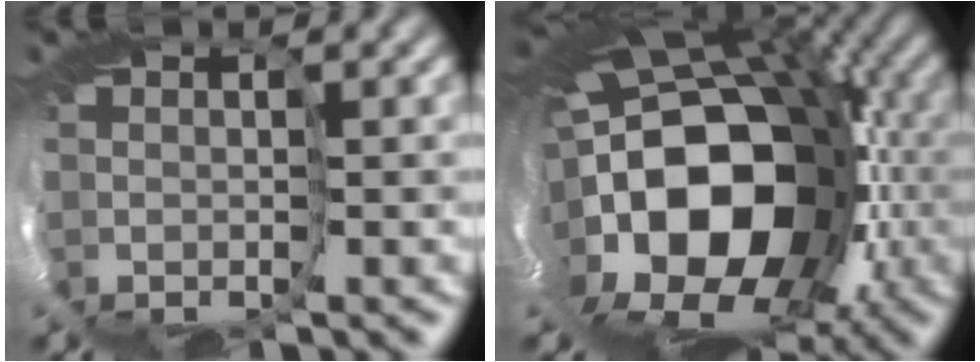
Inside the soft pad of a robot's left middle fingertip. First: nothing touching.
{"total": 17.1, "force": [-4.4, 11.8, 11.5], "torque": [-0.217, -0.003, -0.115]}